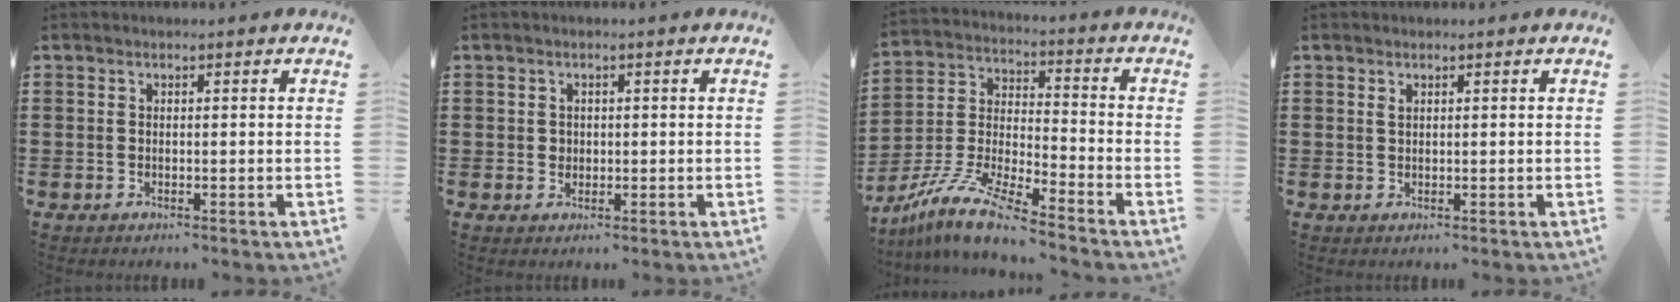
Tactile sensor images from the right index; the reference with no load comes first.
{"total": 1.0, "force": [0.2, 0.9, 0.3], "torque": [-0.007, 0.005, 0.004]}
{"total": 10.5, "force": [-9.3, 0.5, 4.9], "torque": [-0.115, 0.005, -0.190]}
{"total": 0.6, "force": [0.3, 0.1, 0.4], "torque": [-0.010, 0.001, 0.007]}